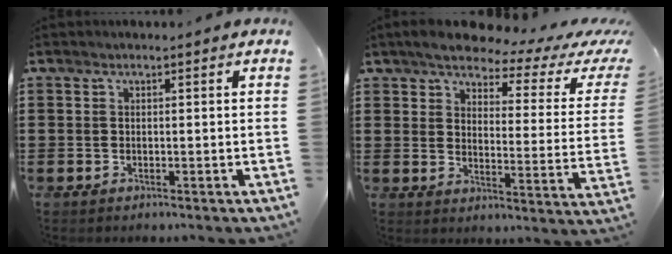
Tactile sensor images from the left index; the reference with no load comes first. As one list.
[{"total": 4.9, "force": [4.1, 1.2, 2.4], "torque": [-0.063, -0.024, 0.065]}]